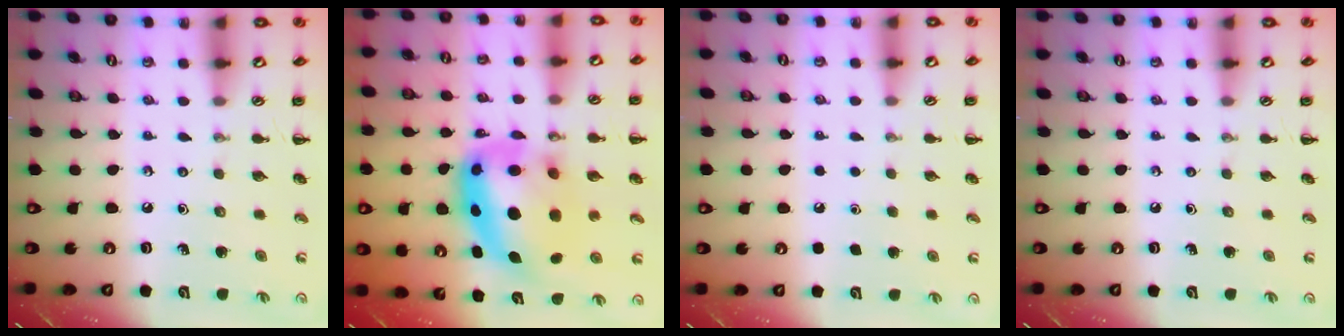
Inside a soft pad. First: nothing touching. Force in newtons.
{"total": 14.2, "press": 13.7, "slide": 3.5}
{"total": 1.8, "press": 1.8, "slide": 0.1}
{"total": 0.0}